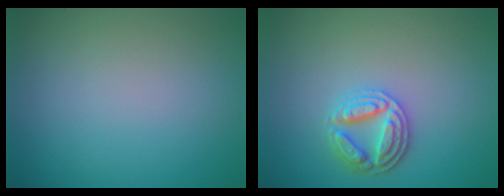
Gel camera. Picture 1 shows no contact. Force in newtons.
{"total": 3.3, "press": 3.1, "slide": 1.1}